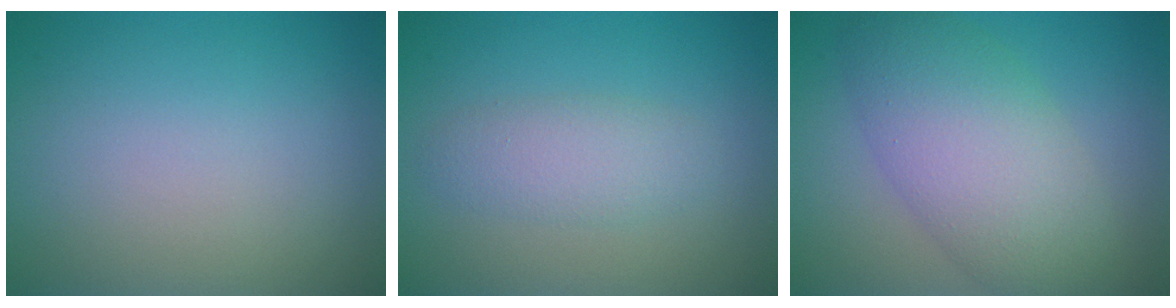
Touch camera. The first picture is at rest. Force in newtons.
{"total": 2.7, "press": 2.7, "slide": 0.1}
{"total": 7.7, "press": 7.6, "slide": 0.2}